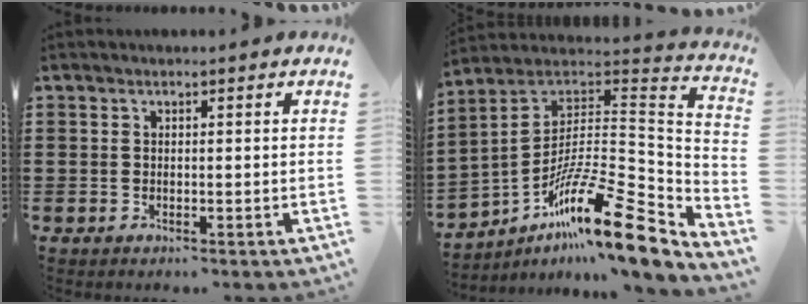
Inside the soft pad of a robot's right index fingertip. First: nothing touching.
{"total": 16.6, "force": [-10.1, 3.4, 12.7], "torque": [-0.203, 0.000, -0.184]}